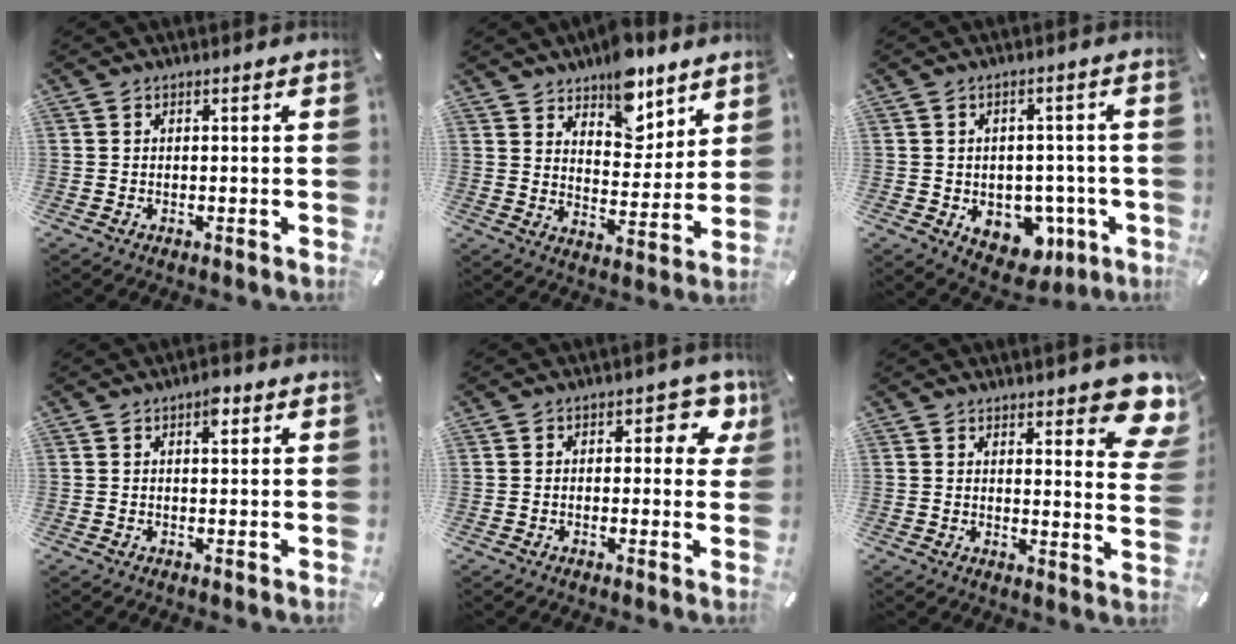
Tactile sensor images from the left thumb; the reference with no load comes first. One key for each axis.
{"total": 10.9, "fx": 8.8, "fy": 5.3, "fz": 3.7, "tx": -0.044, "ty": -0.065, "tz": 0.158}
{"total": 9.2, "fx": -2.7, "fy": 7.2, "fz": 4.9, "tx": -0.051, "ty": 0.006, "tz": -0.037}
{"total": 3.0, "fx": 1.2, "fy": 1.4, "fz": 2.3, "tx": -0.027, "ty": -0.005, "tz": 0.015}
{"total": 6.5, "fx": 2.1, "fy": 3.8, "fz": 4.8, "tx": -0.053, "ty": -0.006, "tz": 0.028}
{"total": 10.1, "fx": 7.2, "fy": 3.4, "fz": 6.1, "tx": -0.070, "ty": -0.054, "tz": 0.124}